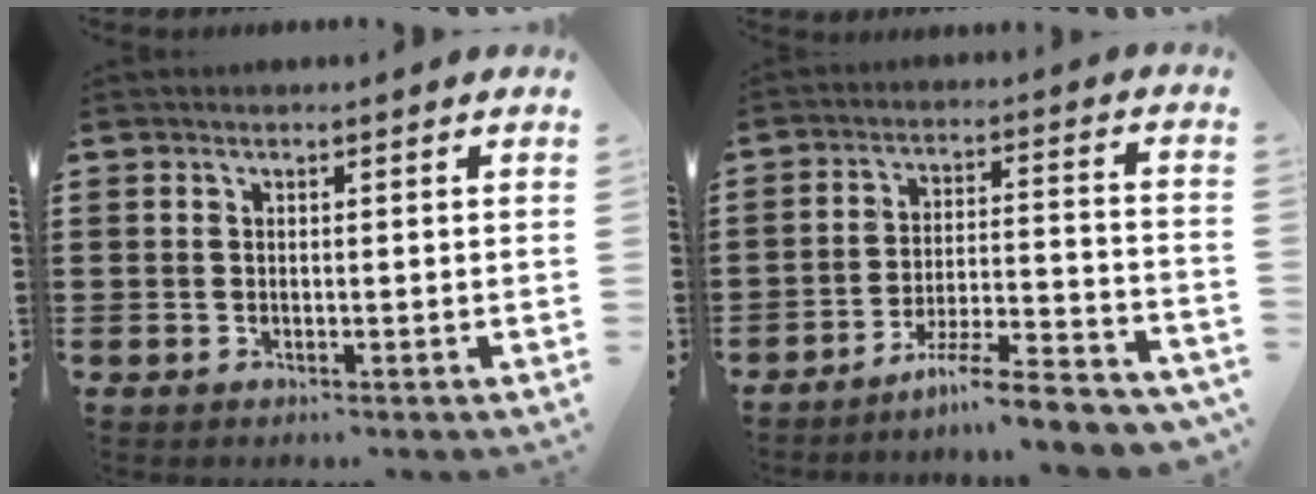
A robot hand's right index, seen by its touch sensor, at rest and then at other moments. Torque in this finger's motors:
{"motor_torque": [0.62, 0.57, 0.38, 0.04]}